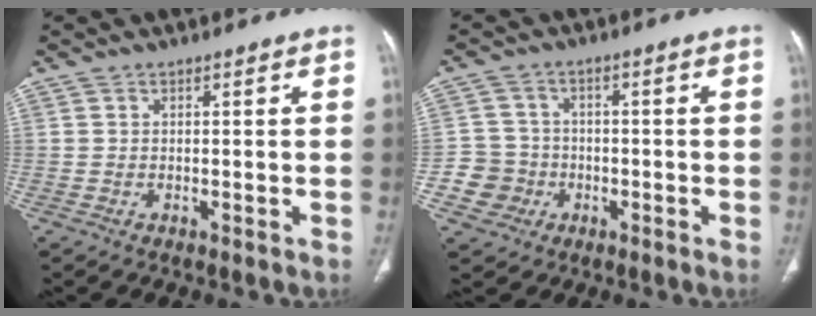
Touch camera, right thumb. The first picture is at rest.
{"total": 6.2, "force": [-2.0, 5.9, 0.1], "torque": [0.026, 0.018, -0.037]}